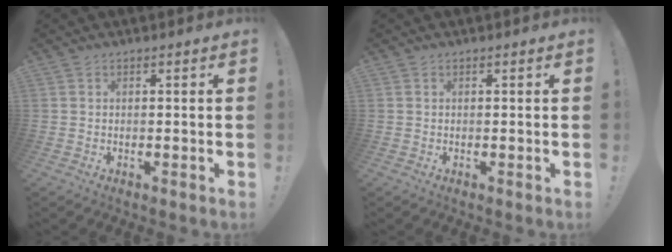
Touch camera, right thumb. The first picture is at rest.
{"total": 0.0}